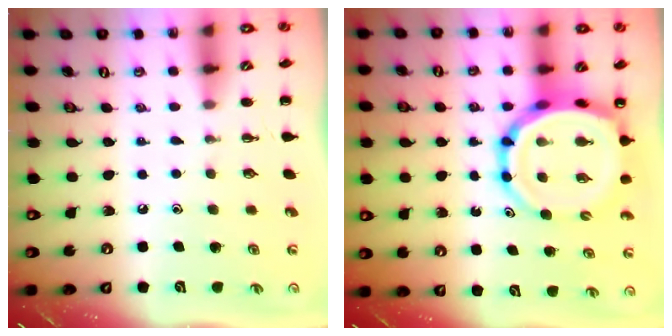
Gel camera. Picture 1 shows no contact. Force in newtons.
{"total": 14.2, "press": 13.6, "slide": 4.1}